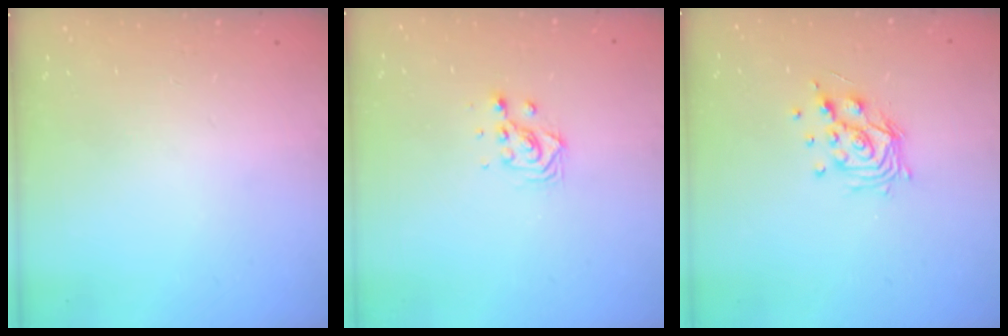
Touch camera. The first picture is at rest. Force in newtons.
{"total": 4.5, "press": 4.5, "slide": 0.2}
{"total": 10.5, "press": 10.5, "slide": 0.6}